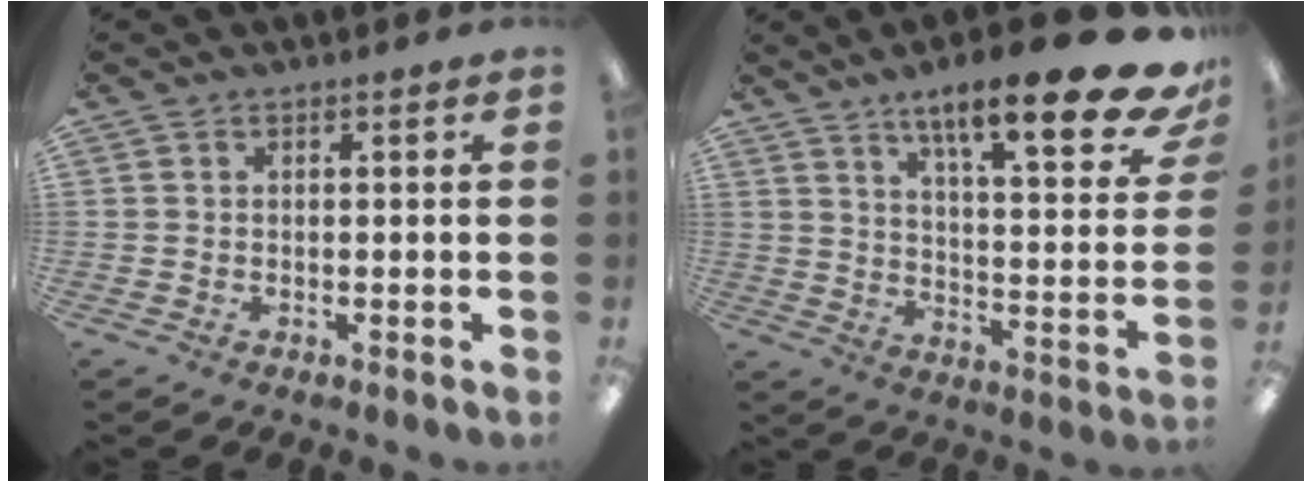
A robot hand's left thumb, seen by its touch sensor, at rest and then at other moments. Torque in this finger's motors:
{"motor_torque": [0.39, 0.44, 1.57, -1.21, 0.33]}